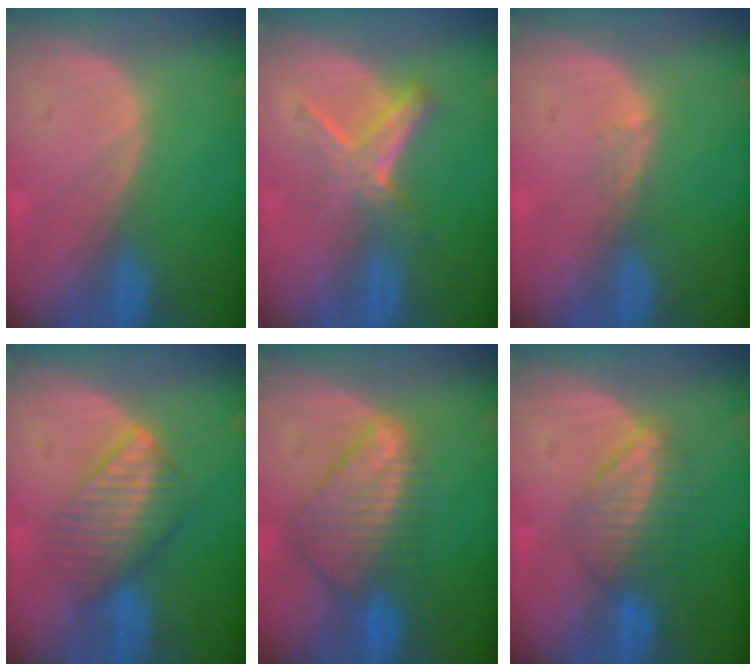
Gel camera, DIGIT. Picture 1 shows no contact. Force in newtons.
{"total": 5.8, "press": 5.1, "slide": 2.8}
{"total": 1.5, "press": 1.0, "slide": 1.0}
{"total": 6.6, "press": 6.5, "slide": 1.3}
{"total": 8.4, "press": 7.3, "slide": 4.1}
{"total": 6.6, "press": 5.9, "slide": 3.1}